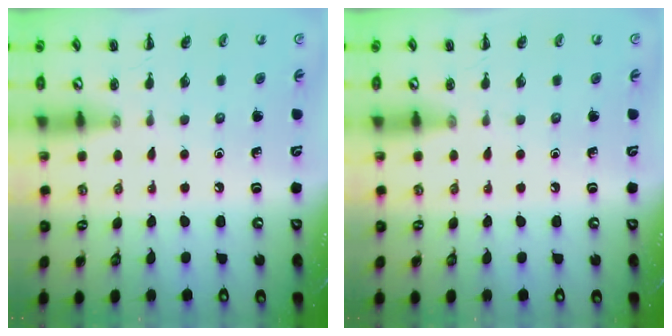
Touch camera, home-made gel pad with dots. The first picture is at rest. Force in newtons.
{"total": 0.0}